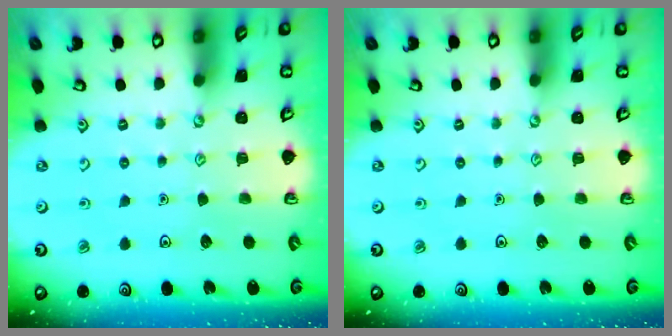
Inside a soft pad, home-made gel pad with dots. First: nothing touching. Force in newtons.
{"total": 0.0}